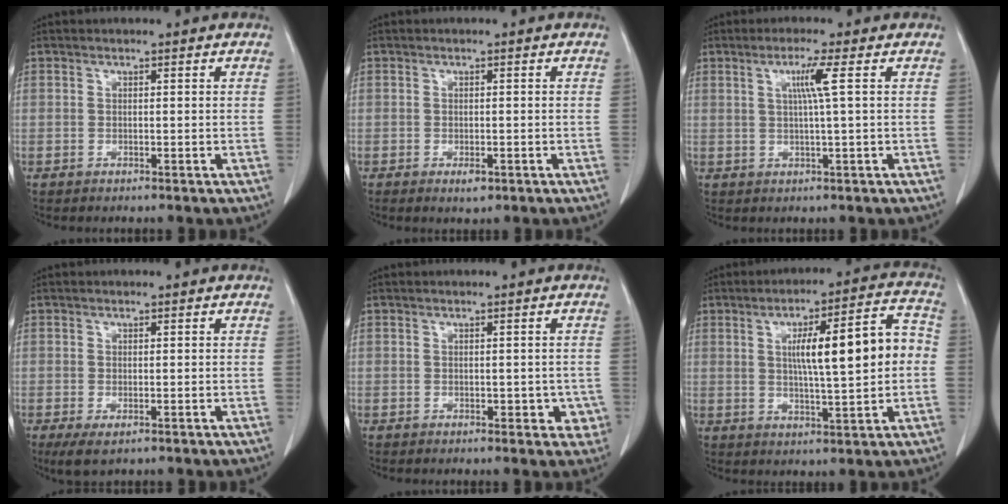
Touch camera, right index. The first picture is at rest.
{"total": 1.6, "force": [-0.9, 0.7, 1.1], "torque": [-0.015, 0.000, -0.009]}
{"total": 3.9, "force": [1.1, -1.0, 3.6], "torque": [-0.072, 0.000, 0.021]}
{"total": 3.1, "force": [-1.7, 1.1, 2.4], "torque": [-0.045, -0.008, -0.022]}
{"total": 3.2, "force": [-0.7, 2.1, 2.2], "torque": [-0.009, 0.008, -0.004]}
{"total": 12.8, "force": [0.9, 2.0, 12.6], "torque": [-0.183, 0.030, 0.016]}